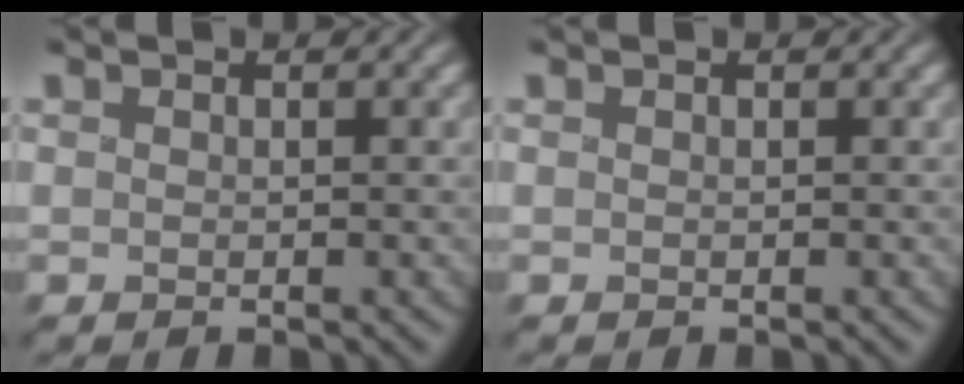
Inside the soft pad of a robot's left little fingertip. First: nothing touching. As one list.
[{"total": 0.0}]